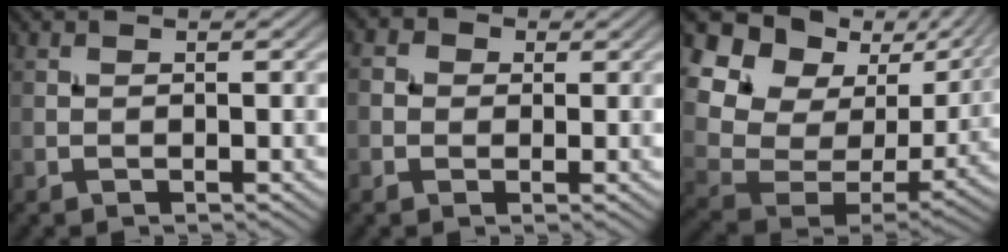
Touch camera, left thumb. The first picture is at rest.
{"total": 2.5, "force": [0.3, 2.3, 1.0], "torque": [-0.032, 0.004, -0.001]}
{"total": 16.9, "force": [6.7, 11.9, 9.9], "torque": [-0.231, 0.005, 0.157]}